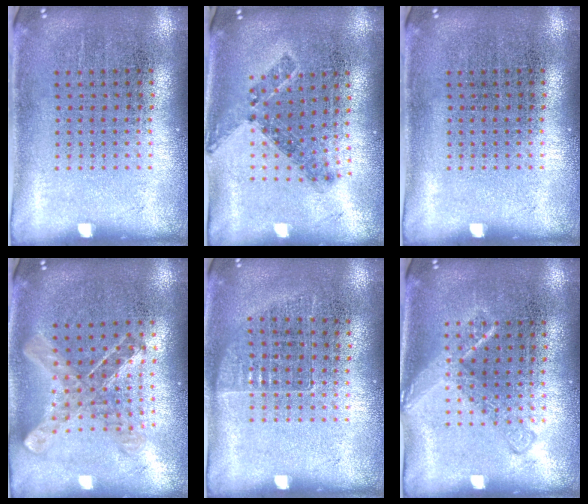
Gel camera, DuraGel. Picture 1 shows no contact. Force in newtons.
{"total": 0.8, "press": 0.7, "slide": 0.4}
{"total": 0.0}
{"total": 0.9, "press": 0.9, "slide": 0.0}
{"total": 0.7, "press": 0.7, "slide": 0.1}
{"total": 1.5, "press": 1.5, "slide": 0.2}